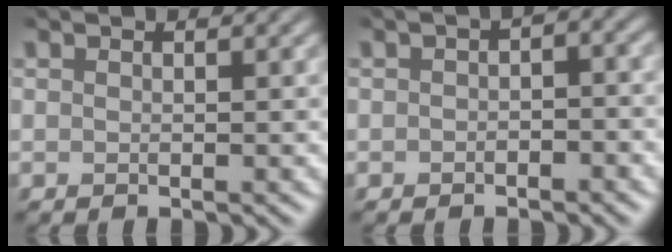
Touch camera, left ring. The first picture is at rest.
{"total": 2.2, "force": [-0.3, 1.3, 1.8], "torque": [-0.024, 0.006, -0.010]}